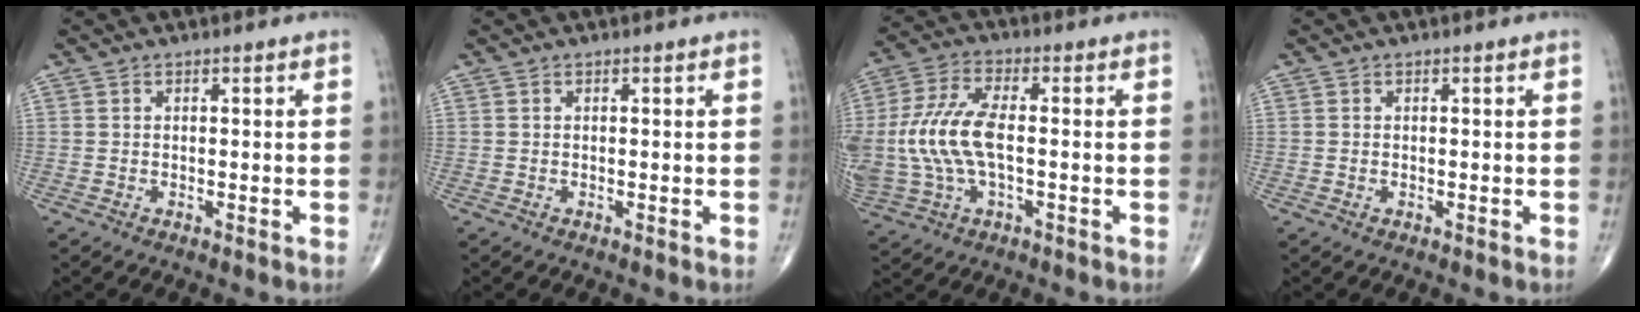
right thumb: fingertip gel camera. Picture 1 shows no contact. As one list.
[{"total": 0.0}, {"total": 14.4, "force": [-0.6, 7.0, 12.5], "torque": [-0.294, 0.018, -0.008]}, {"total": 0.0}]